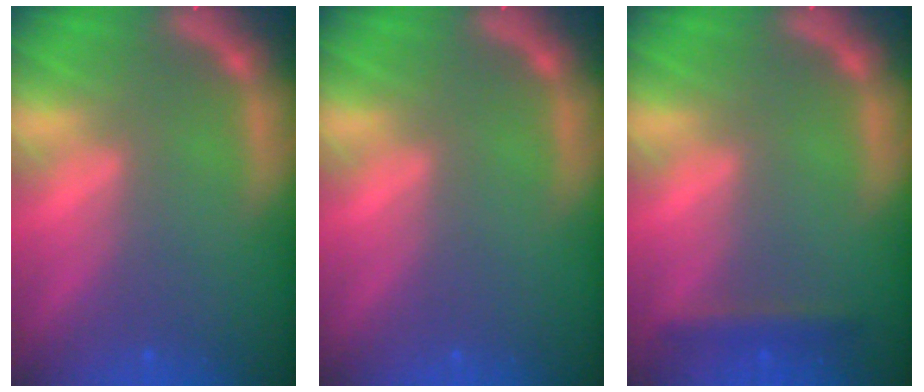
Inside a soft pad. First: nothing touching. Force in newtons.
{"total": 0.0}
{"total": 1.9}